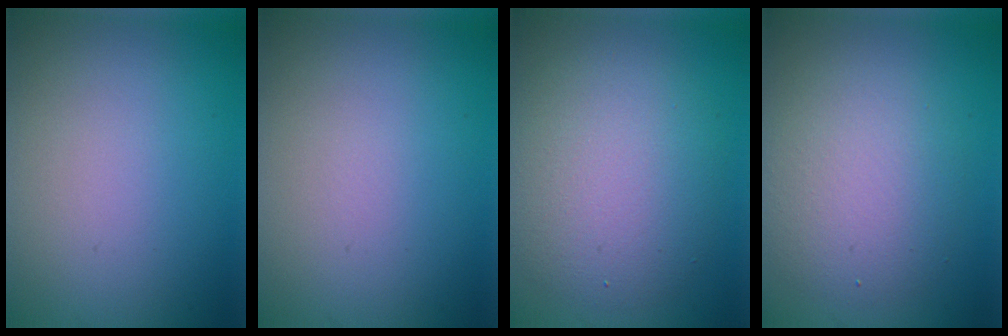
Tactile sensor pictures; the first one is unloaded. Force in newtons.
{"total": 0.0}
{"total": 6.6, "press": 6.6, "slide": 0.3}
{"total": 4.6, "press": 4.6, "slide": 0.3}